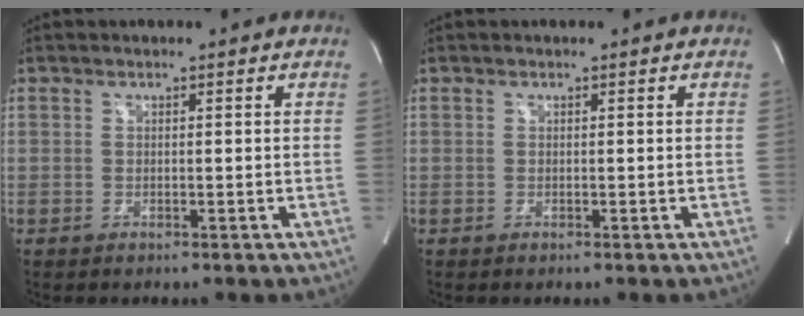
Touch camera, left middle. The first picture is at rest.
{"total": 0.0}